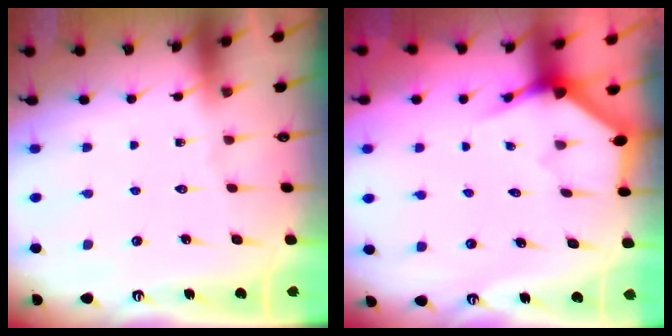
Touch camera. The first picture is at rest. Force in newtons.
{"total": 3.6, "press": 3.6, "slide": 0.2}